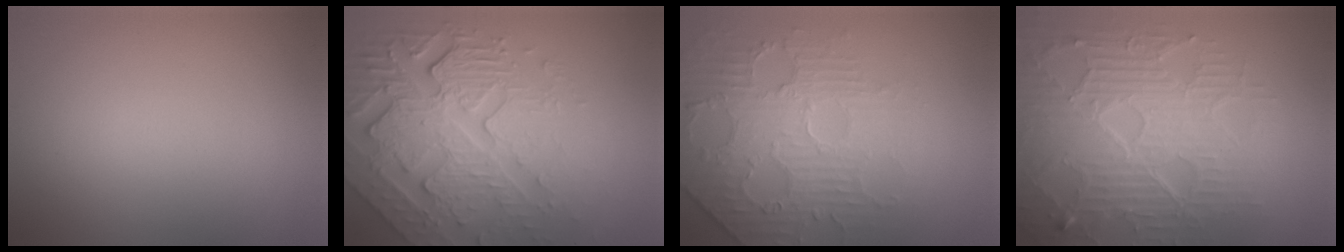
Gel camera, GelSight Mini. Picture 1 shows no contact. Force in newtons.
{"total": 8.3, "press": 5.8, "slide": 6.0}
{"total": 4.7, "press": 4.0, "slide": 2.6}
{"total": 8.7, "press": 6.2, "slide": 6.1}